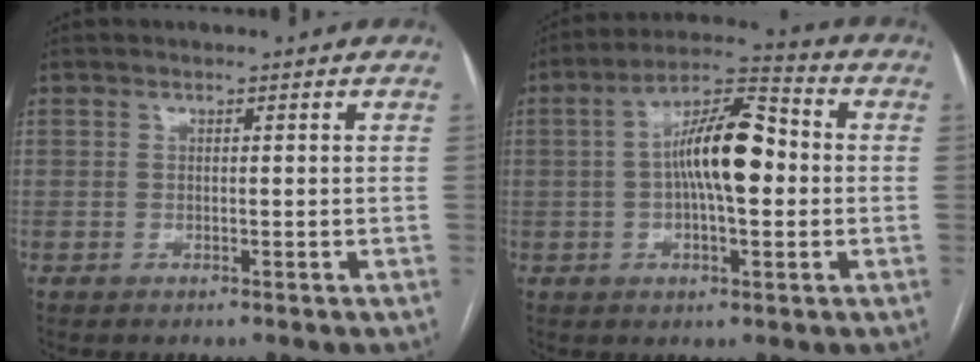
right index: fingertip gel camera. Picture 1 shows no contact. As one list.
[{"total": 11.7, "force": [0.2, 3.4, 11.1], "torque": [-0.202, 0.027, -0.002]}]